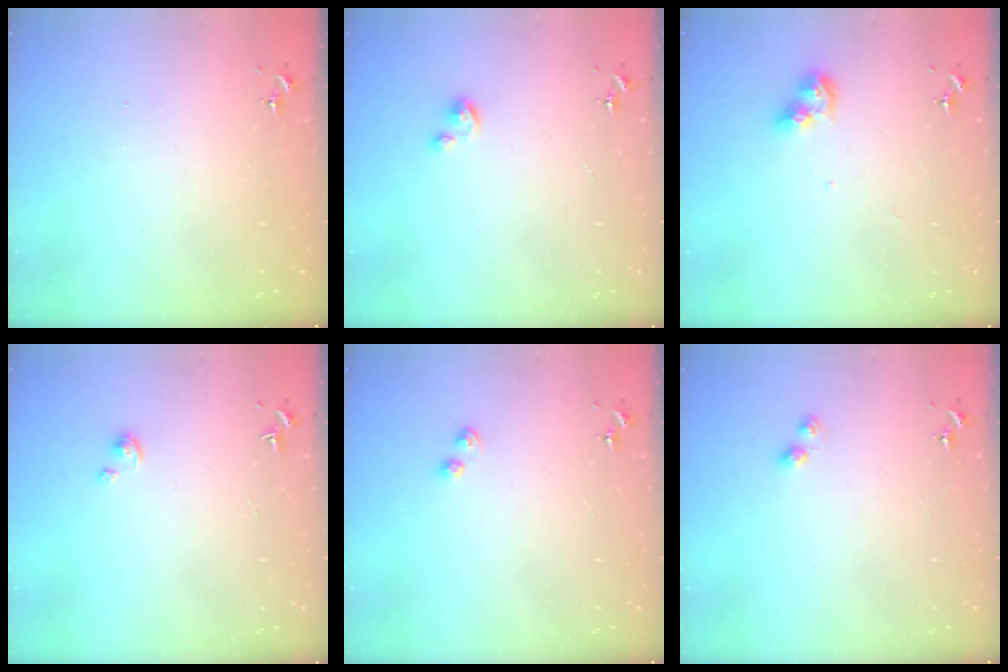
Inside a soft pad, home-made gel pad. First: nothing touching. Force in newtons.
{"total": 3.2, "press": 3.2, "slide": 0.3}
{"total": 8.2, "press": 8.2, "slide": 0.5}
{"total": 2.4, "press": 2.4, "slide": 0.3}
{"total": 3.0, "press": 2.9, "slide": 0.6}
{"total": 3.0, "press": 3.0, "slide": 0.4}